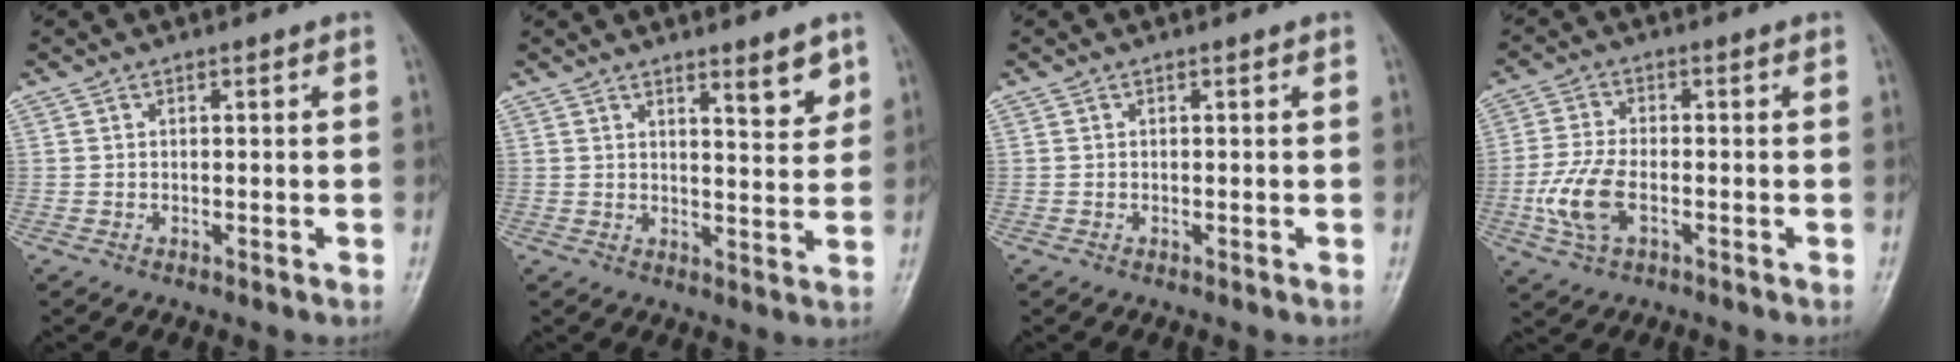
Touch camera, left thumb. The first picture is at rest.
{"total": 5.6, "force": [3.6, 1.3, 4.0], "torque": [-0.045, -0.029, 0.052]}
{"total": 0.0}
{"total": 8.0, "force": [-2.4, 4.3, 6.3], "torque": [-0.142, 0.007, -0.046]}